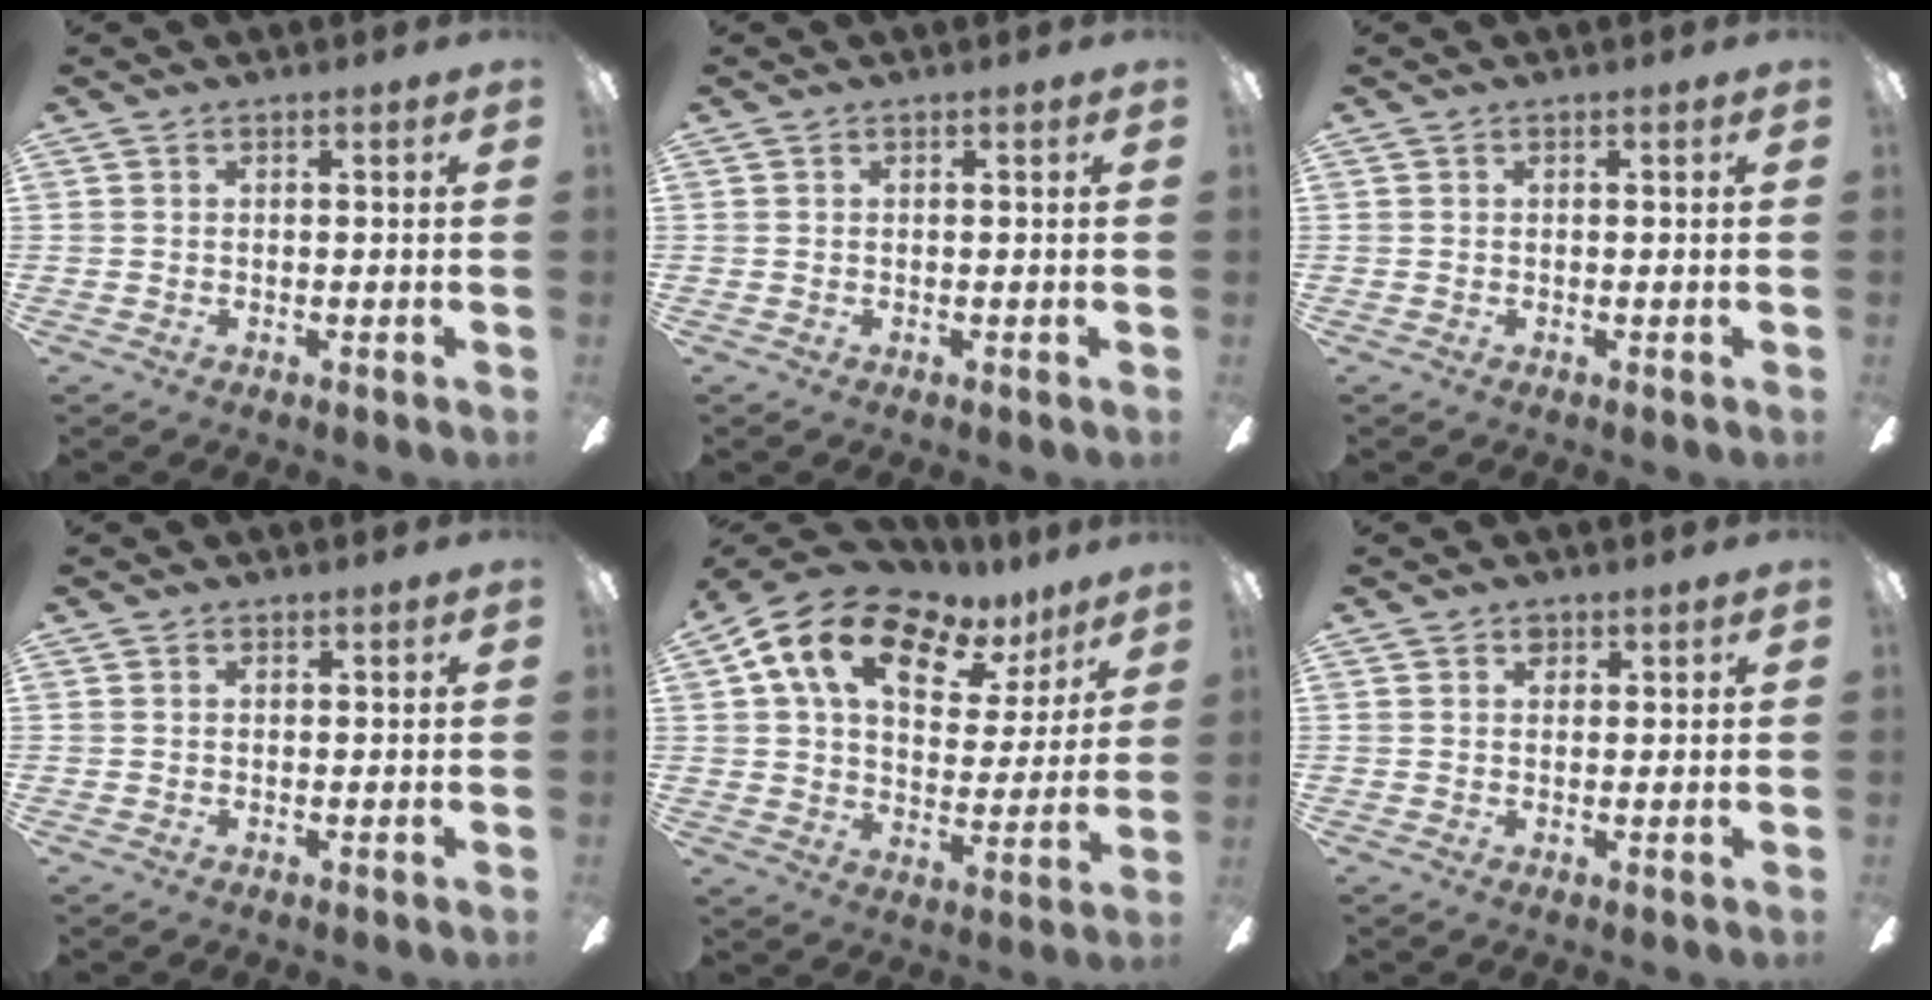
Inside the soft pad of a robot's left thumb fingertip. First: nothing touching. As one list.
[{"total": 0.0}, {"total": 0.0}, {"total": 0.7, "force": [0.6, 0.3, -0.1], "torque": [0.001, 0.001, 0.011]}, {"total": 16.3, "force": [9.7, 8.9, 9.6], "torque": [-0.173, -0.042, 0.171]}, {"total": 1.8, "force": [1.3, 1.1, 0.5], "torque": [0.005, -0.006, 0.022]}]